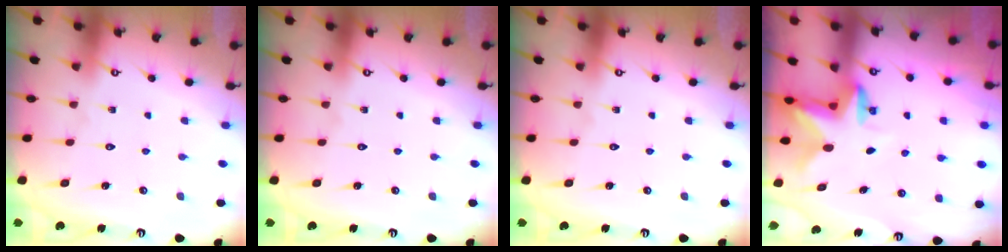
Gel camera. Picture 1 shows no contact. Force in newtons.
{"total": 0.0}
{"total": 0.0}
{"total": 2.7, "press": 2.6, "slide": 0.5}